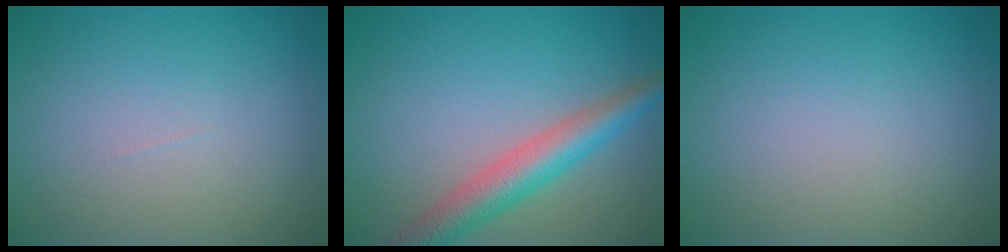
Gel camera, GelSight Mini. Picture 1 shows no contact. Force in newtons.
{"total": 4.8, "press": 4.8, "slide": 0.2}
{"total": 0.0}